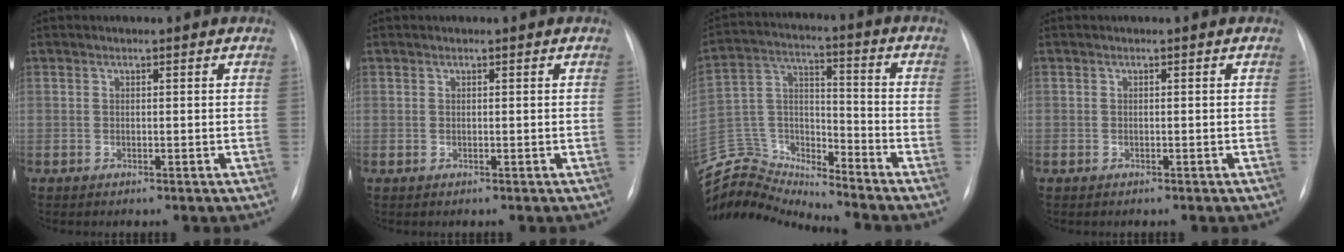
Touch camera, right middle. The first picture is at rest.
{"total": 0.0}
{"total": 15.1, "force": [-15.1, 0.7, 0.2], "torque": [-0.013, 0.055, -0.279]}
{"total": 0.0}